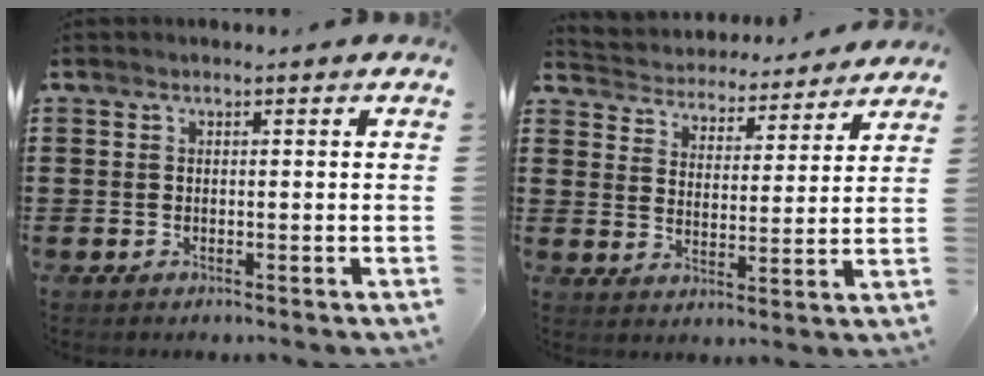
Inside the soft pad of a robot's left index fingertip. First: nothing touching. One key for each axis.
{"total": 4.3, "fx": 4.3, "fy": 0.2, "fz": -0.4, "tx": -0.019, "ty": -0.036, "tz": 0.070}